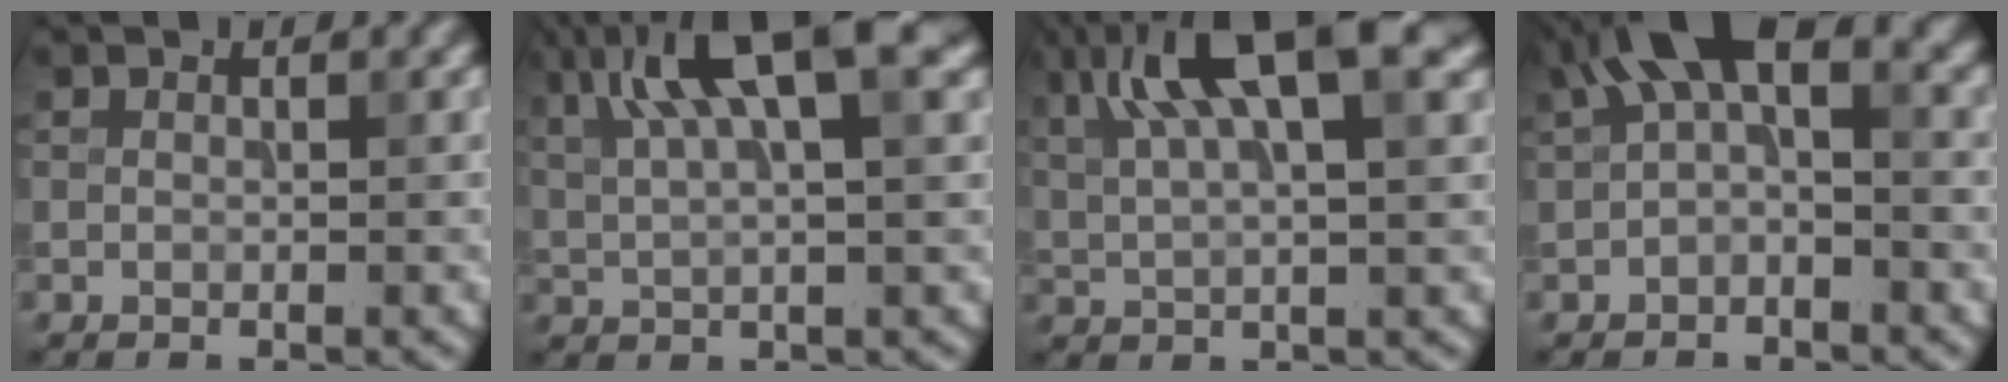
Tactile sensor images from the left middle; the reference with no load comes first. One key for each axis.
{"total": 8.7, "fx": 4.0, "fy": 2.3, "fz": 7.4, "tx": -0.126, "ty": 0.017, "tz": 0.072}
{"total": 9.7, "fx": 4.5, "fy": 2.7, "fz": 8.2, "tx": -0.145, "ty": 0.014, "tz": 0.077}
{"total": 6.2, "fx": 1.8, "fy": 2.9, "fz": 5.2, "tx": -0.087, "ty": 0.019, "tz": 0.020}